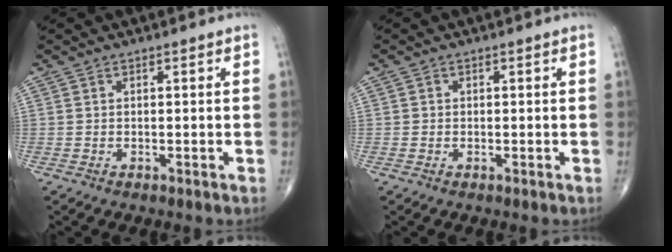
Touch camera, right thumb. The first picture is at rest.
{"total": 0.6, "force": [-0.1, 0.6, 0.1], "torque": [0.001, 0.003, -0.003]}